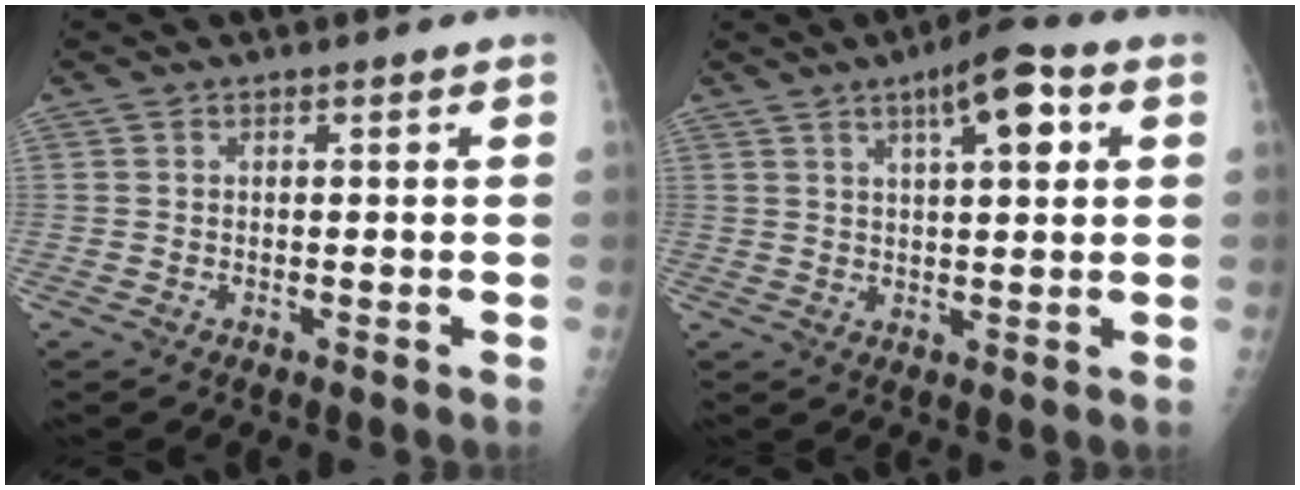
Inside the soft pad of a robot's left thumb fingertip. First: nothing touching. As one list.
[{"total": 8.8, "force": [3.8, 2.7, 7.5], "torque": [-0.104, -0.002, 0.054]}]